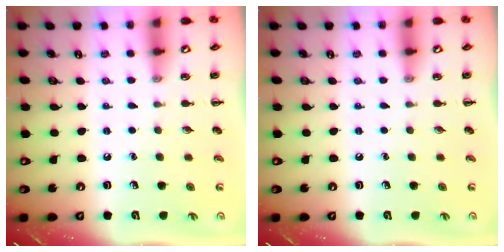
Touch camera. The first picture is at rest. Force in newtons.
{"total": 0.0}